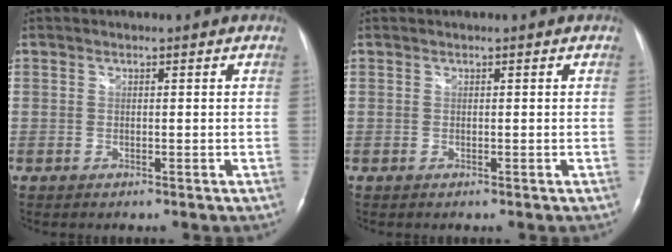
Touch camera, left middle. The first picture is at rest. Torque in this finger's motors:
{"motor_torque": [-0.02, -0.02, 0.02, 0.00]}